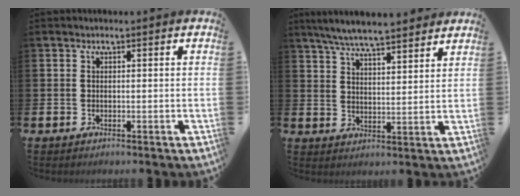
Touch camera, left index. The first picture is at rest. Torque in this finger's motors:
{"motor_torque": [0.19, -0.56, 1.05, 0.21]}